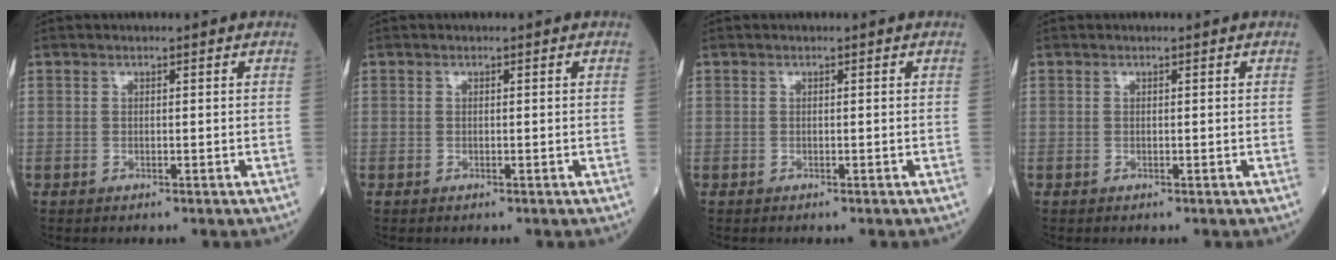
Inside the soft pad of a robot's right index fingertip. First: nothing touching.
{"total": 0.0}
{"total": 0.0}
{"total": 0.0}